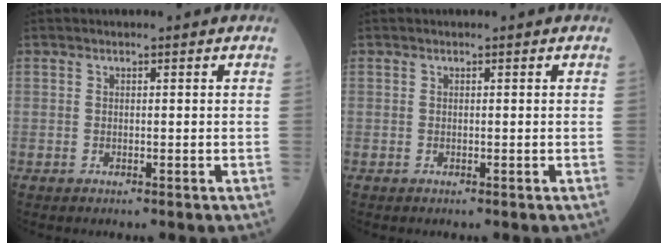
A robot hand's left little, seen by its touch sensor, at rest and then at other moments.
{"total": 0.0}